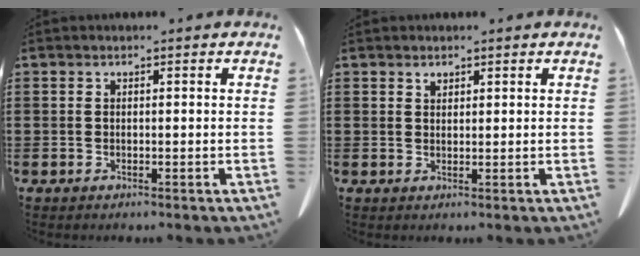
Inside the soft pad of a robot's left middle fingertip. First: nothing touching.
{"total": 1.1, "force": [0.9, 0.4, 0.3], "torque": [-0.009, -0.002, 0.020]}